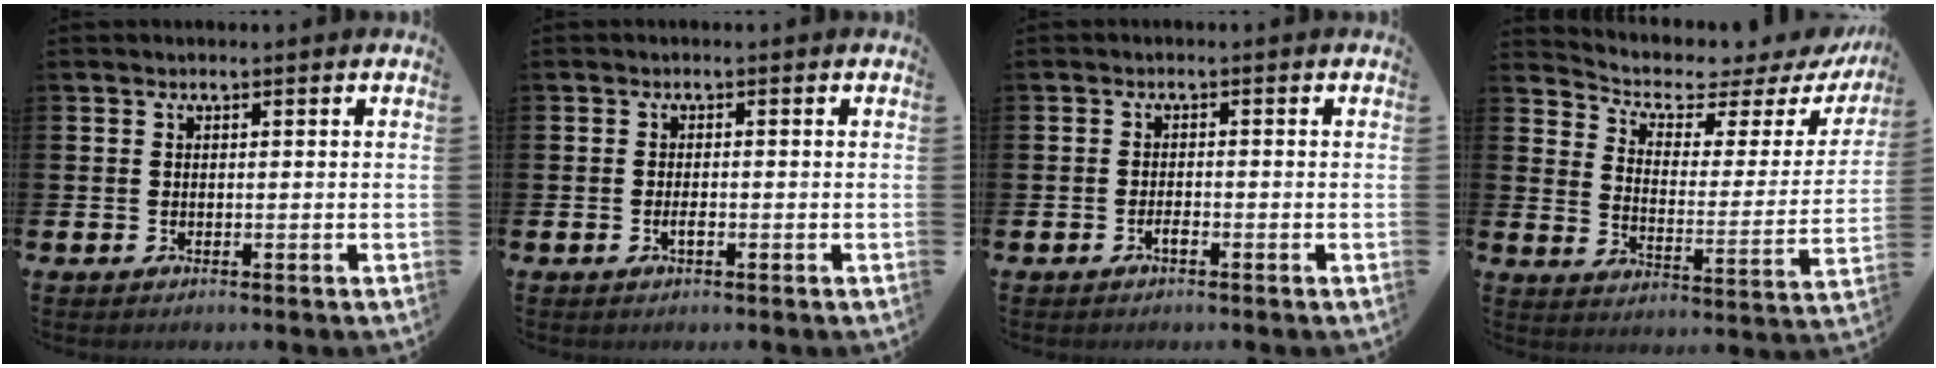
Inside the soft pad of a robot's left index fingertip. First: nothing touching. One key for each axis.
{"total": 1.2, "fx": -0.4, "fy": 0.4, "fz": 1.0, "tx": -0.017, "ty": -0.002, "tz": -0.008}
{"total": 1.1, "fx": -0.7, "fy": 0.3, "fz": 0.8, "tx": -0.024, "ty": 0.000, "tz": -0.012}
{"total": 4.5, "fx": 3.9, "fy": 1.6, "fz": 1.5, "tx": -0.051, "ty": -0.038, "tz": 0.056}